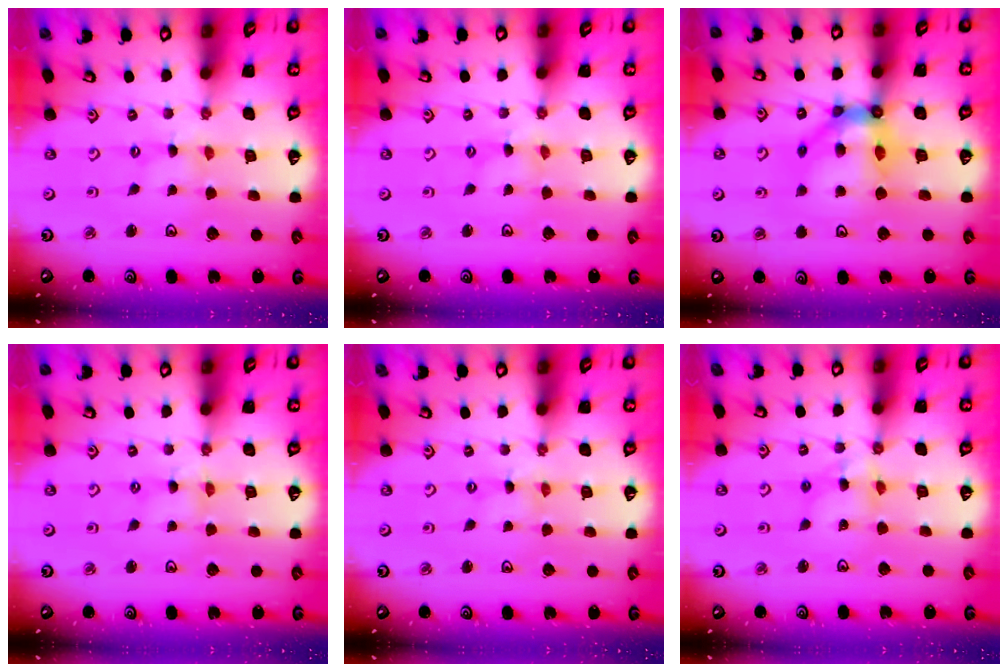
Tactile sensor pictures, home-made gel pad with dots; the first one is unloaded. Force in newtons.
{"total": 0.8, "press": 0.7, "slide": 0.3}
{"total": 11.3, "press": 11.0, "slide": 2.3}
{"total": 0.0}
{"total": 0.0}
{"total": 6.9, "press": 6.9, "slide": 0.5}